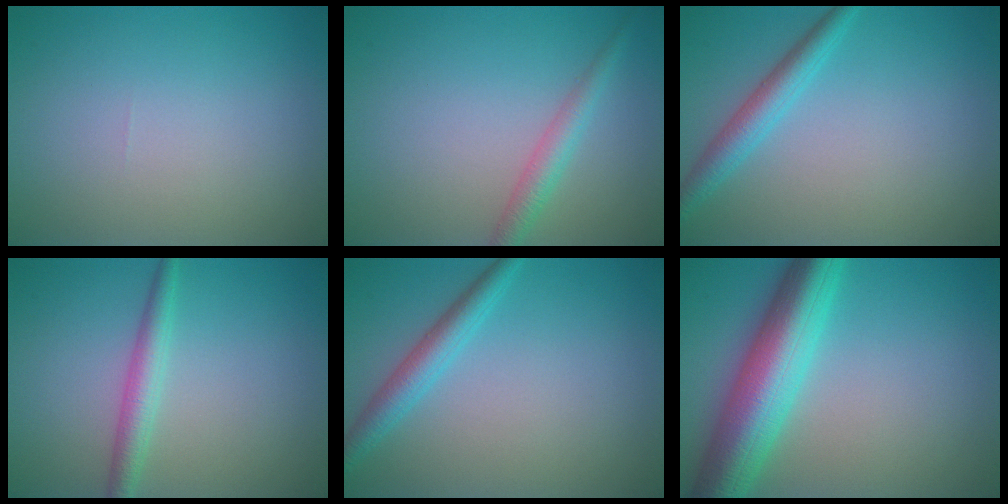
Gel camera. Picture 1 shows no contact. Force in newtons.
{"total": 2.2, "press": 2.2, "slide": 0.1}
{"total": 2.8, "press": 2.8, "slide": 0.1}
{"total": 2.4, "press": 2.4, "slide": 0.1}
{"total": 2.8, "press": 2.8, "slide": 0.1}
{"total": 9.2, "press": 9.2, "slide": 0.2}